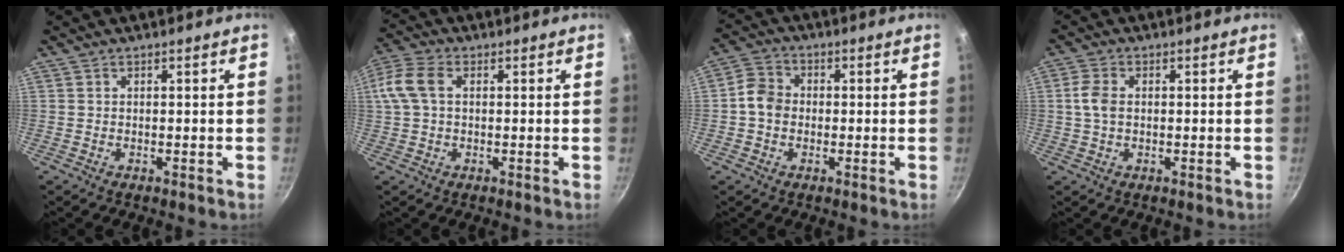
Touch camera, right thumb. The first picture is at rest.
{"total": 7.6, "force": [1.3, 4.8, 5.8], "torque": [-0.126, 0.020, 0.017]}
{"total": 5.4, "force": [-0.7, 4.5, 2.9], "torque": [-0.034, 0.015, -0.026]}
{"total": 4.0, "force": [0.2, 2.6, 3.0], "torque": [-0.064, 0.008, -0.001]}